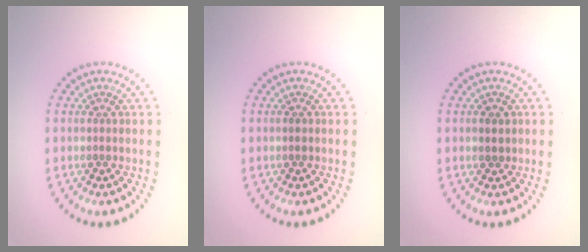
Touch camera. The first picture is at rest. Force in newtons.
{"total": 0.6, "press": 0.6, "slide": 0.1}
{"total": 1.2, "press": 1.1, "slide": 0.4}